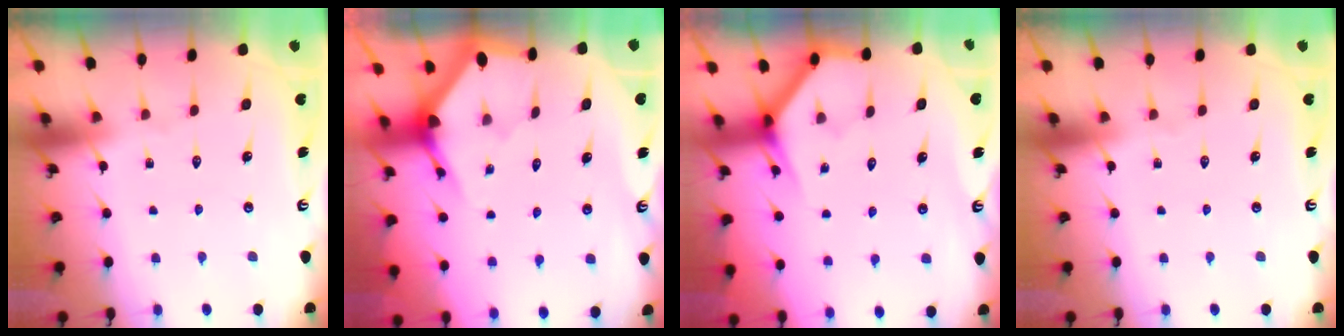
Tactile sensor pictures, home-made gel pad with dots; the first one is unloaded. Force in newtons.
{"total": 2.9, "press": 2.9, "slide": 0.2}
{"total": 3.9, "press": 3.8, "slide": 0.3}
{"total": 0.0}